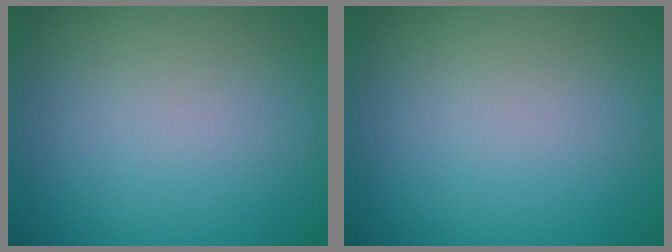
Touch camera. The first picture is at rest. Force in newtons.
{"total": 0.0}